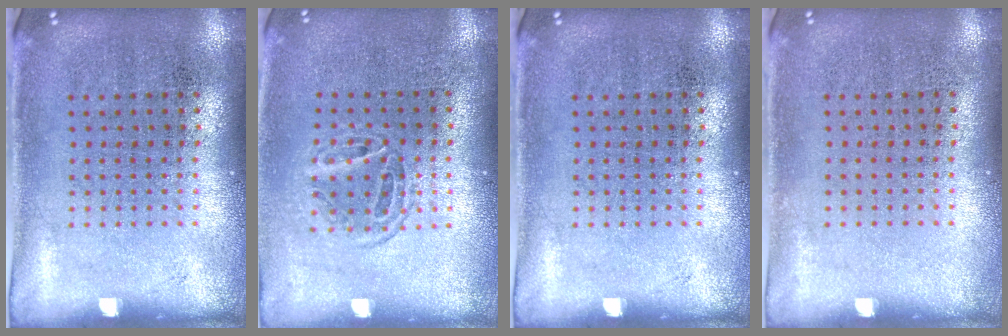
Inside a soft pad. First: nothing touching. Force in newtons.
{"total": 1.2, "press": 1.0, "slide": 0.6}
{"total": 0.0}
{"total": 0.0}